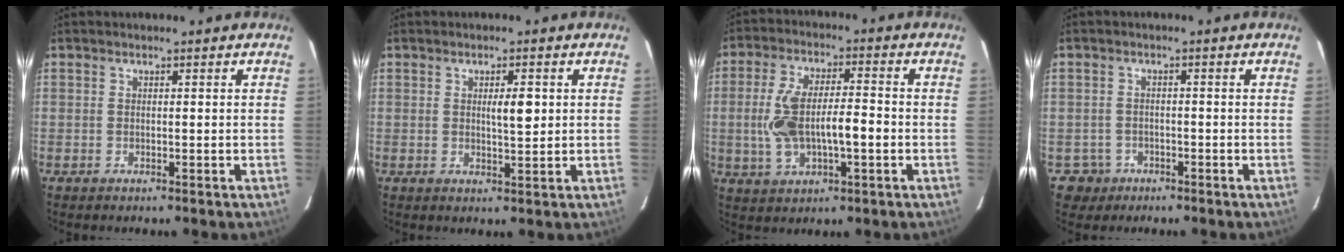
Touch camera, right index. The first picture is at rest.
{"total": 3.1, "force": [0.7, 0.7, 3.0], "torque": [-0.047, -0.002, 0.010]}
{"total": 10.7, "force": [-1.3, 3.6, 10.0], "torque": [-0.203, 0.018, -0.017]}
{"total": 3.7, "force": [-1.6, 3.3, -0.7], "torque": [0.014, 0.013, -0.024]}